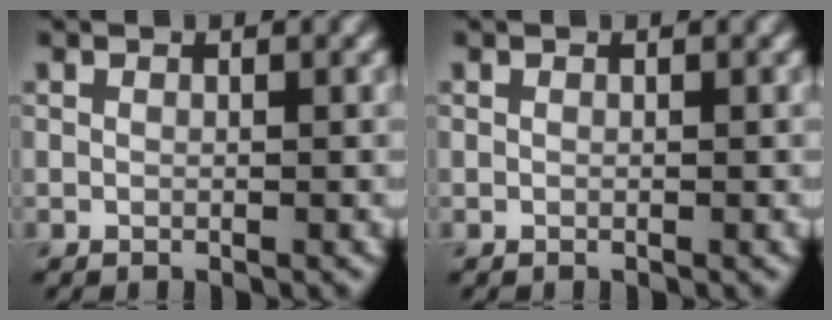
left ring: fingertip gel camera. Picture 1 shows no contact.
{"total": 0.0}